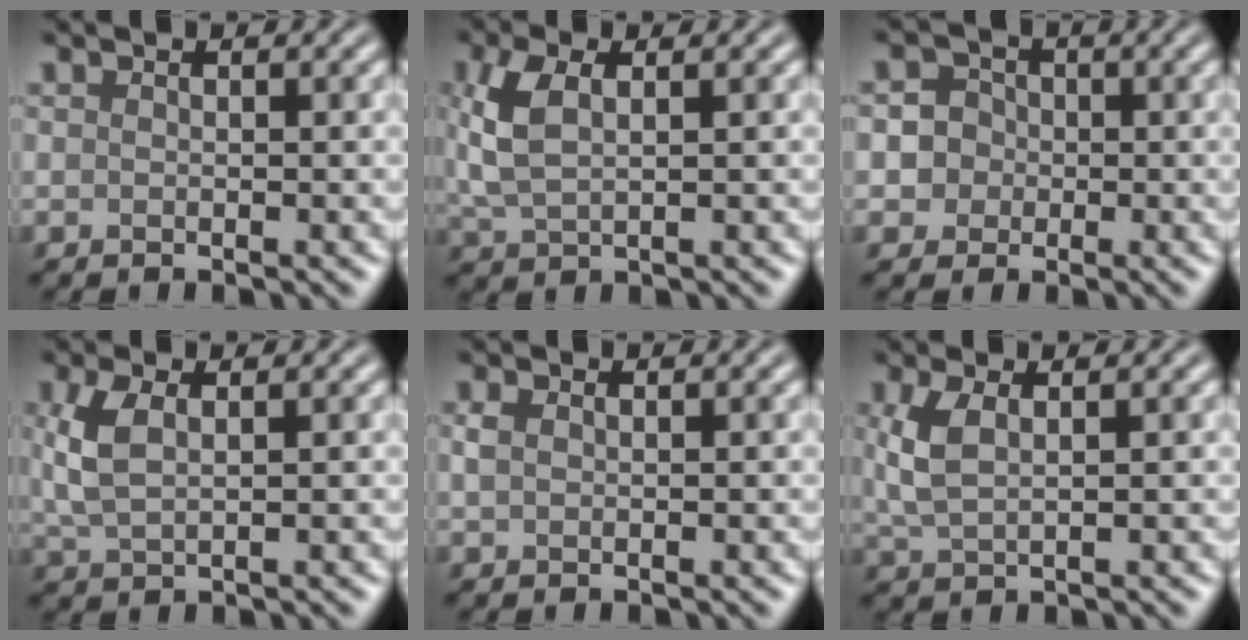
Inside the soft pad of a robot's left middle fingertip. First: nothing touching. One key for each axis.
{"total": 4.3, "fx": 1.1, "fy": 2.3, "fz": 3.5, "tx": -0.090, "ty": 0.006, "tz": 0.026}
{"total": 3.4, "fx": -0.2, "fy": 3.2, "fz": 1.1, "tx": 0.011, "ty": 0.016, "tz": -0.024}
{"total": 3.7, "fx": 1.0, "fy": 2.0, "fz": 3.0, "tx": -0.077, "ty": 0.005, "tz": 0.022}
{"total": 1.1, "fx": 0.3, "fy": 0.8, "fz": 0.7, "tx": -0.014, "ty": 0.002, "tz": 0.004}
{"total": 3.3, "fx": 1.0, "fy": 1.7, "fz": 2.7, "tx": -0.069, "ty": 0.003, "tz": 0.022}